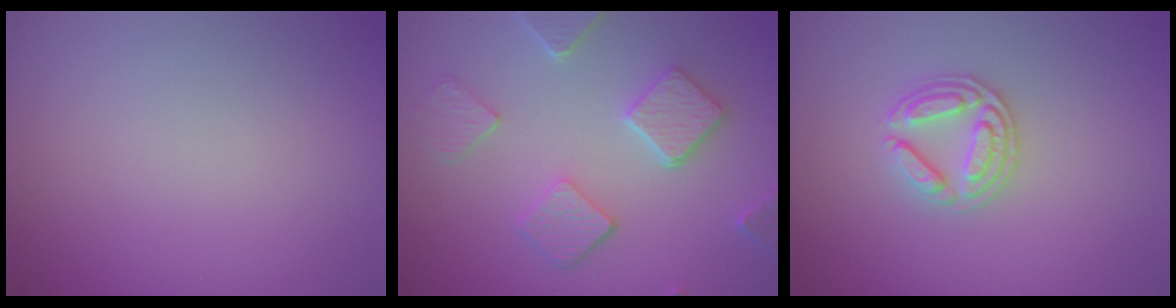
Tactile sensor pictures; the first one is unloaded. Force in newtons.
{"total": 4.7, "press": 3.8, "slide": 2.8}
{"total": 2.6, "press": 2.5, "slide": 0.6}